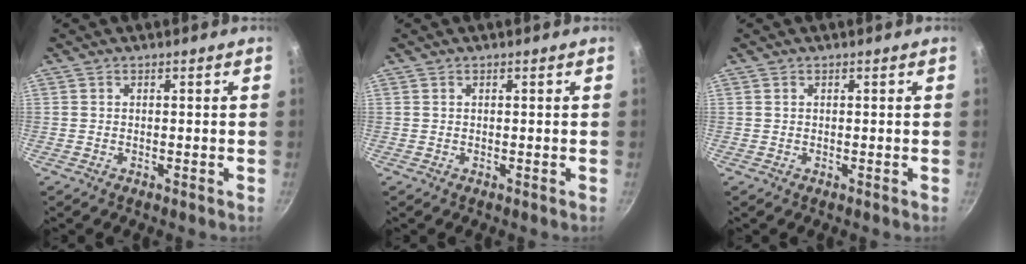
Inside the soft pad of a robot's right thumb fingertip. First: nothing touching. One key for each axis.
{"total": 0.0}
{"total": 0.0}